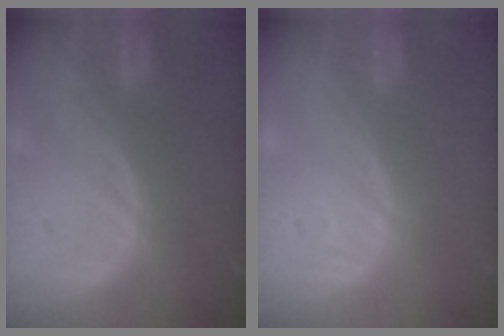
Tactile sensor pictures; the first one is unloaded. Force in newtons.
{"total": 0.5, "press": 0.4, "slide": 0.3}